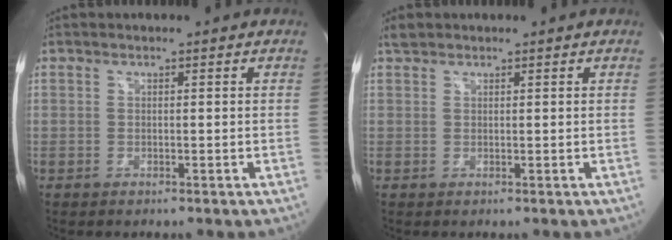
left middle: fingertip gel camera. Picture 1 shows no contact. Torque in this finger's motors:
{"motor_torque": [0.07, 0.03, -0.15, -0.01]}